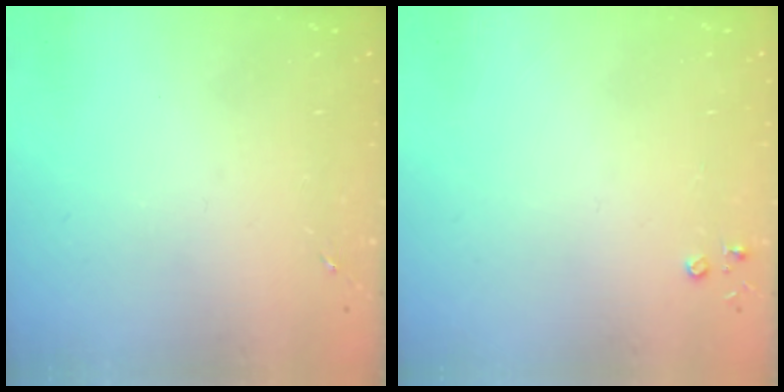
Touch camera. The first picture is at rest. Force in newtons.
{"total": 2.8, "press": 2.8, "slide": 0.3}